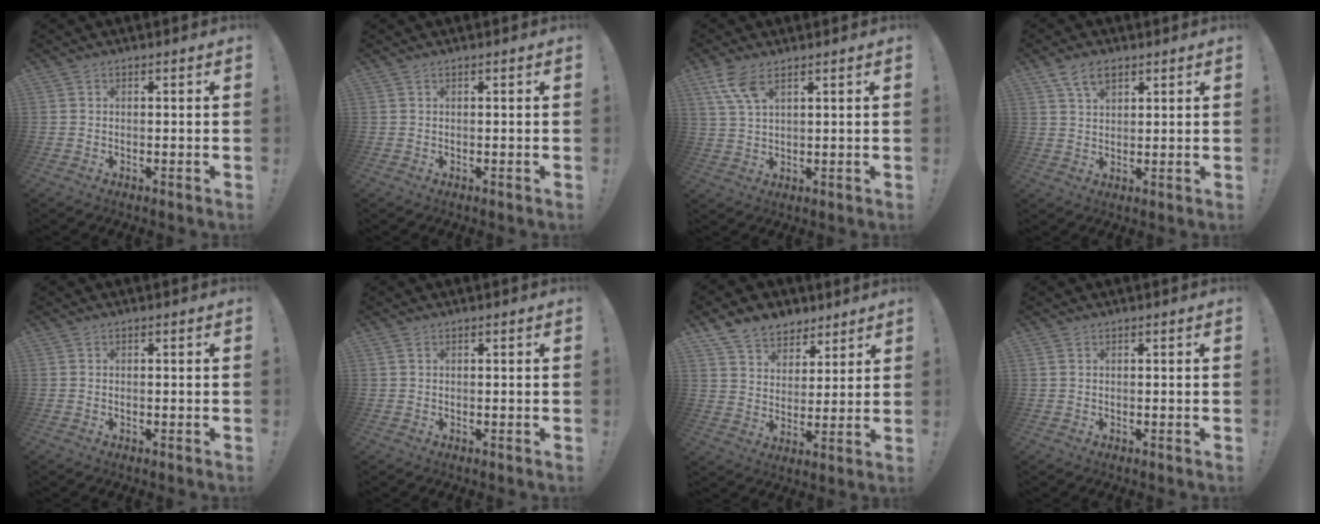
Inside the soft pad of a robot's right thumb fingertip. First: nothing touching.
{"total": 0.0}
{"total": 7.4, "force": [4.5, 2.8, 5.2], "torque": [-0.097, -0.016, 0.086]}
{"total": 6.2, "force": [3.7, 3.4, 3.6], "torque": [-0.067, -0.008, 0.071]}
{"total": 0.0}
{"total": 0.5, "force": [0.3, 0.4, 0.3], "torque": [-0.006, 0.001, 0.005]}
{"total": 10.1, "force": [7.3, 6.7, 2.2], "torque": [-0.043, -0.050, 0.147]}
{"total": 0.6, "force": [0.3, 0.5, 0.3], "torque": [-0.009, 0.004, 0.005]}